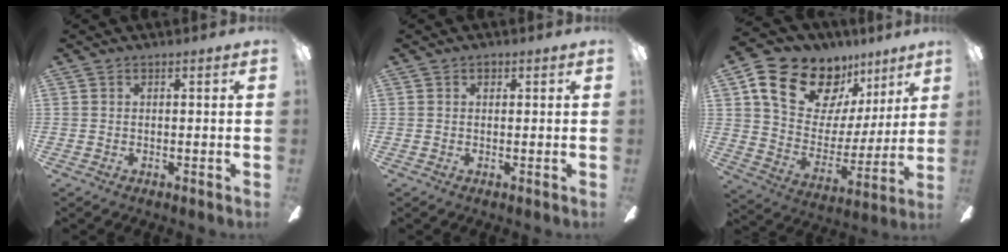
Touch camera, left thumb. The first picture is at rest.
{"total": 0.9, "force": [0.4, 0.7, 0.4], "torque": [-0.001, -0.001, 0.005]}
{"total": 21.3, "force": [13.3, 13.2, 10.2], "torque": [-0.176, -0.070, 0.248]}